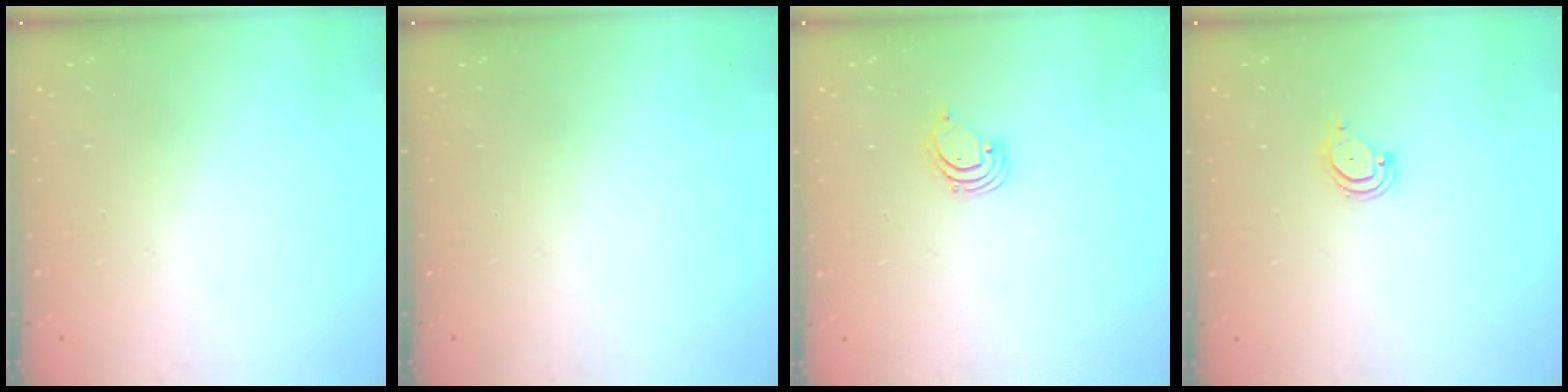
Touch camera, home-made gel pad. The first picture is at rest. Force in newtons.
{"total": 0.0}
{"total": 1.4, "press": 1.4, "slide": 0.1}
{"total": 4.0, "press": 4.0, "slide": 0.3}